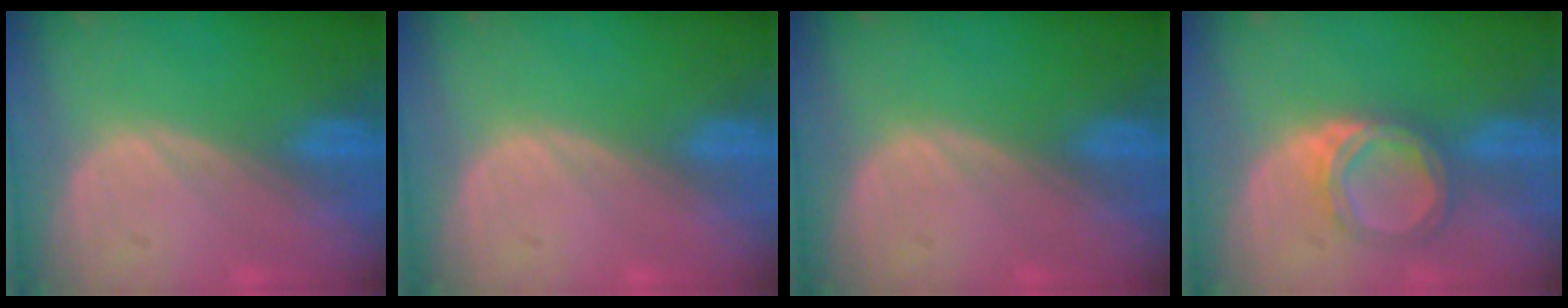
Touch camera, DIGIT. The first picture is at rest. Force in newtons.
{"total": 0.0}
{"total": 0.0}
{"total": 4.8, "press": 4.8, "slide": 0.5}